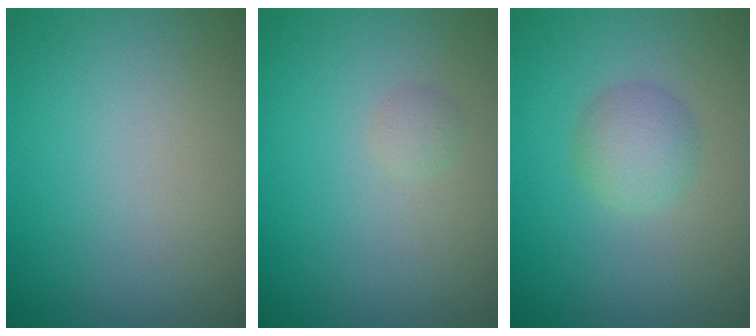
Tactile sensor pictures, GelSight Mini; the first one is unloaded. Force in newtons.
{"total": 0.7, "press": 0.7, "slide": 0.0}
{"total": 2.5, "press": 2.5, "slide": 0.0}